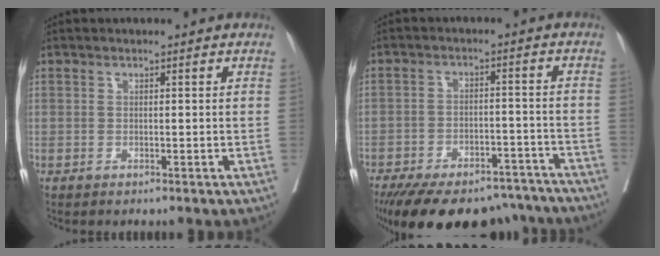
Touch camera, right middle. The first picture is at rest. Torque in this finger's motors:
{"motor_torque": [1.10, -1.04, 0.36, 0.11]}